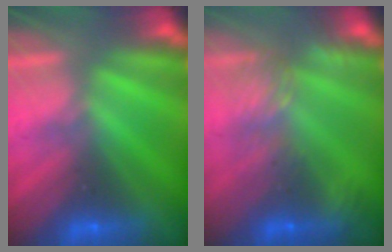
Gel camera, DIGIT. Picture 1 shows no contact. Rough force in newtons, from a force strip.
{"total": 7.1}